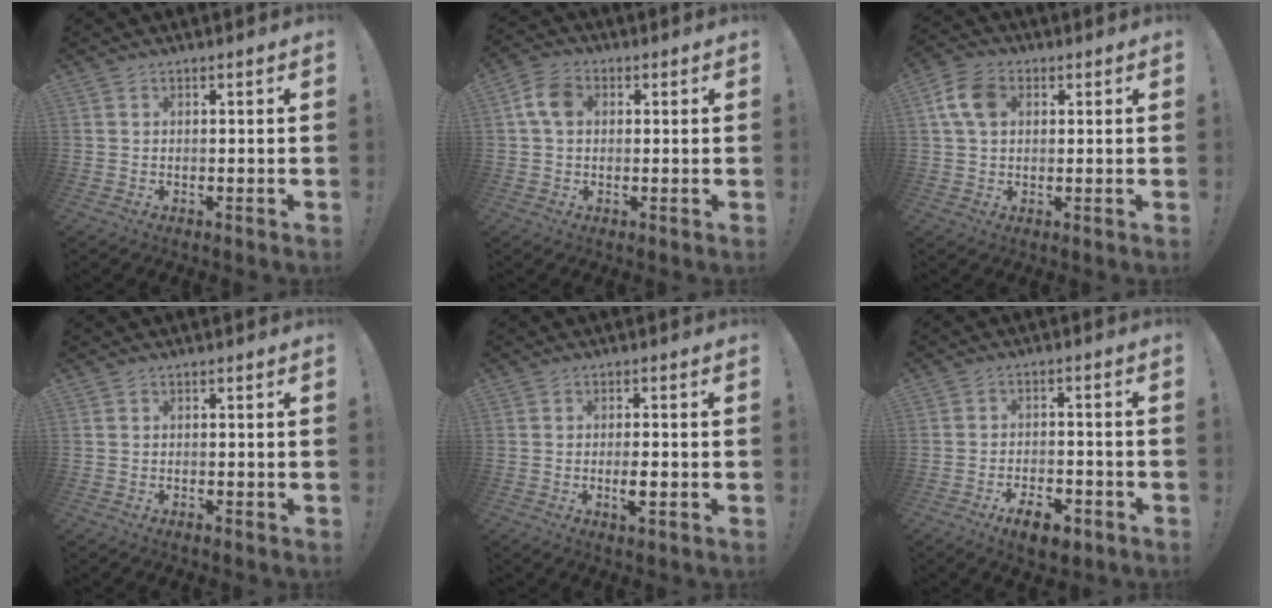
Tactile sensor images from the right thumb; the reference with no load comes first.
{"total": 7.1, "force": [1.1, 5.0, 4.9], "torque": [-0.098, 0.010, 0.022]}
{"total": 8.9, "force": [2.2, 6.2, 6.0], "torque": [-0.121, 0.012, 0.046]}
{"total": 0.7, "force": [-0.4, 0.1, 0.5], "torque": [-0.003, -0.003, -0.008]}
{"total": 4.0, "force": [-1.2, 0.7, 3.7], "torque": [-0.065, -0.004, -0.023]}
{"total": 8.5, "force": [-5.3, 3.7, 5.4], "torque": [-0.075, 0.033, -0.089]}